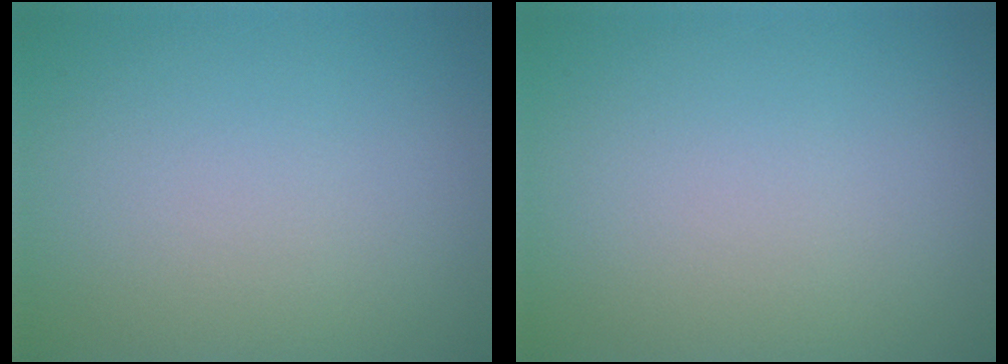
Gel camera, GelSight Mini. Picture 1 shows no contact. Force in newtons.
{"total": 0.0}